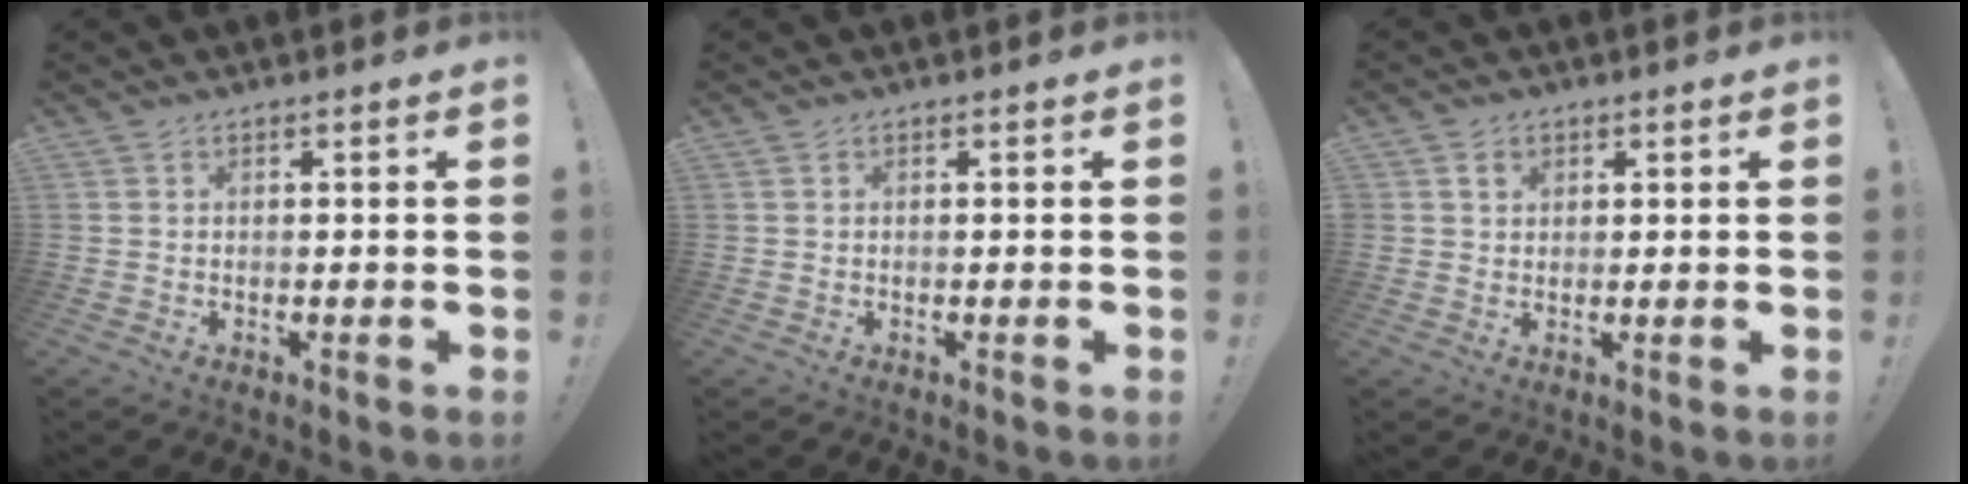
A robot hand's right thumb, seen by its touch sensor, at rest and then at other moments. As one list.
[{"total": 0.0}, {"total": 2.0, "force": [0.9, 1.7, 0.7], "torque": [-0.006, -0.001, 0.015]}]